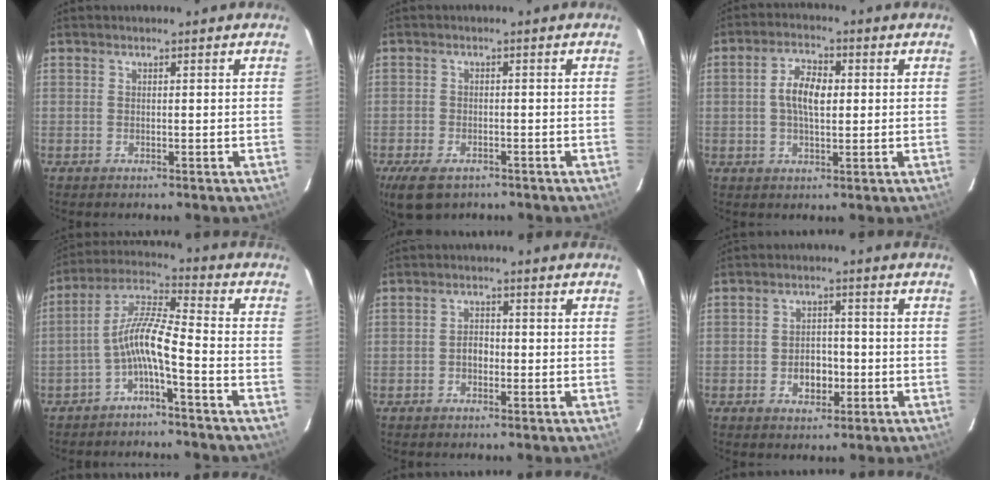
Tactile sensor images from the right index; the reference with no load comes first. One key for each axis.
{"total": 7.1, "fx": -4.8, "fy": 3.8, "fz": 3.8, "tx": -0.096, "ty": -0.023, "tz": -0.083}
{"total": 6.4, "fx": 0.6, "fy": 3.2, "fz": 5.5, "tx": -0.104, "ty": 0.014, "tz": 0.011}
{"total": 8.2, "fx": -3.6, "fy": 0.9, "fz": 7.3, "tx": -0.170, "ty": 0.019, "tz": -0.069}
{"total": 2.2, "fx": -0.8, "fy": 1.6, "fz": 1.3, "tx": -0.024, "ty": 0.008, "tz": -0.015}
{"total": 5.1, "fx": -1.6, "fy": 3.6, "fz": 3.2, "tx": -0.062, "ty": 0.008, "tz": -0.019}